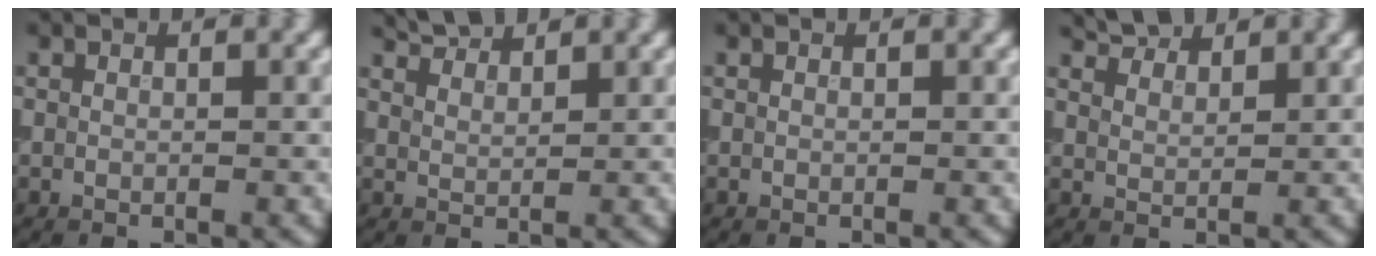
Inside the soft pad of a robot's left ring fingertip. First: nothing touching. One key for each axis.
{"total": 2.4, "fx": 2.3, "fy": 0.3, "fz": 0.6, "tx": -0.010, "ty": 0.005, "tz": 0.043}
{"total": 0.0}
{"total": 2.9, "fx": 2.7, "fy": 0.7, "fz": 0.8, "tx": -0.015, "ty": 0.000, "tz": 0.052}